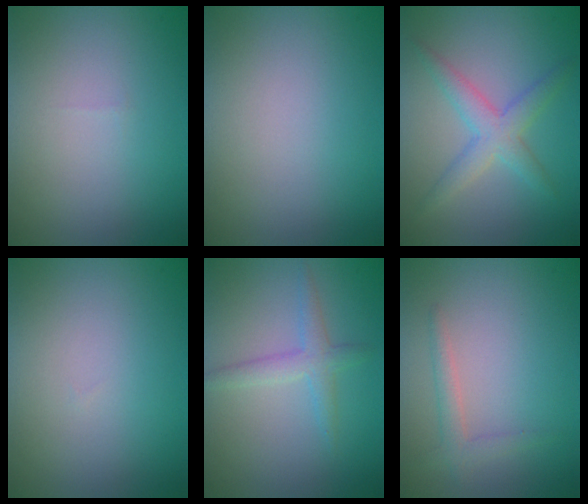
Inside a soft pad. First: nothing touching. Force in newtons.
{"total": 0.0}
{"total": 2.3, "press": 2.3, "slide": 0.1}
{"total": 0.0}
{"total": 2.2, "press": 2.2, "slide": 0.1}
{"total": 1.6, "press": 1.6, "slide": 0.0}